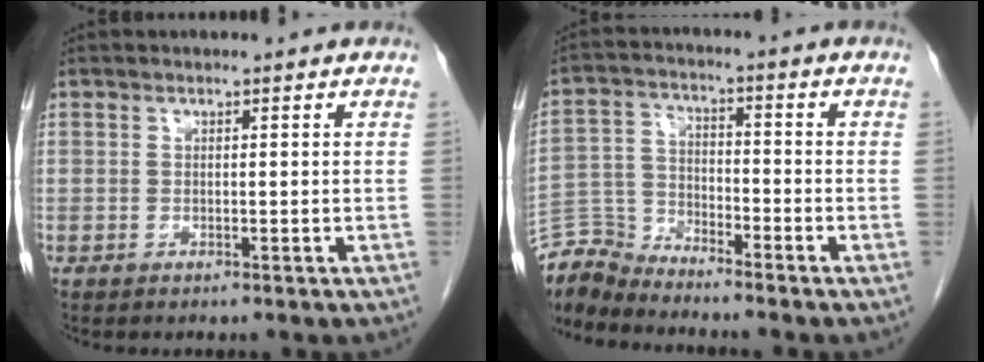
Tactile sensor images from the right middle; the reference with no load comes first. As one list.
[{"total": 6.4, "force": [-6.4, 0.2, -0.8], "torque": [0.012, 0.006, -0.125]}]